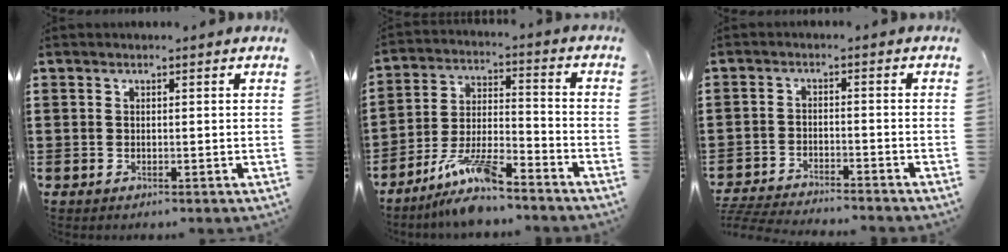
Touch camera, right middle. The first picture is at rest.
{"total": 9.4, "force": [-8.2, 1.3, 4.5], "torque": [-0.093, 0.010, -0.159]}
{"total": 4.1, "force": [-4.1, -0.1, 0.4], "torque": [-0.024, -0.007, -0.089]}